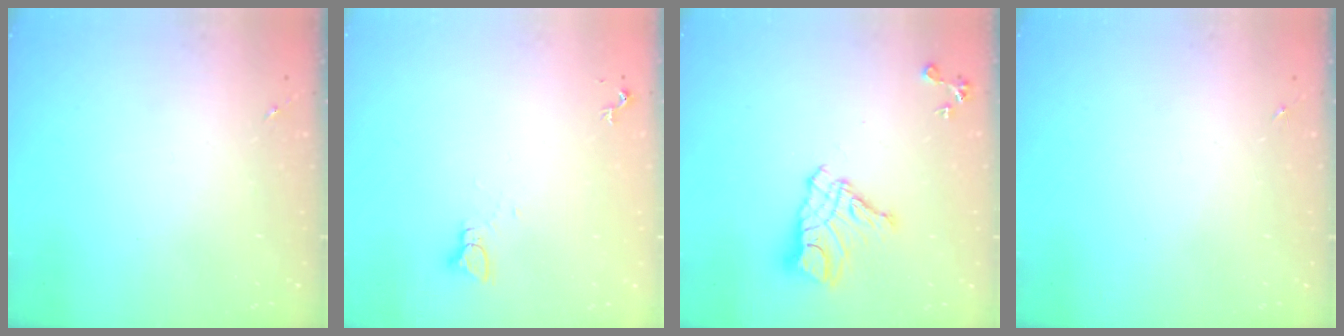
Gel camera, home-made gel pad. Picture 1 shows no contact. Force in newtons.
{"total": 2.2, "press": 2.2, "slide": 0.1}
{"total": 13.2, "press": 13.2, "slide": 1.3}
{"total": 0.0}